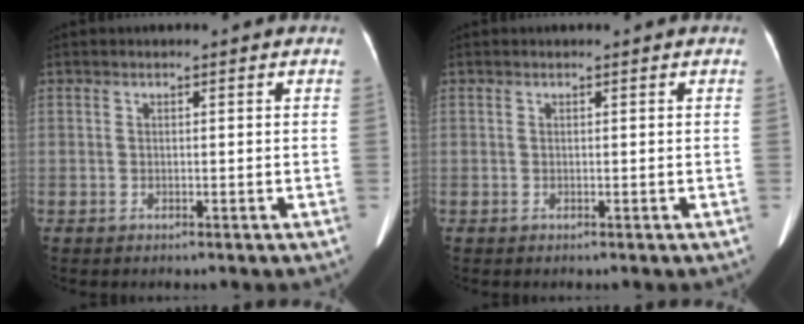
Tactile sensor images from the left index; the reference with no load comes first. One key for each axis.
{"total": 0.0}